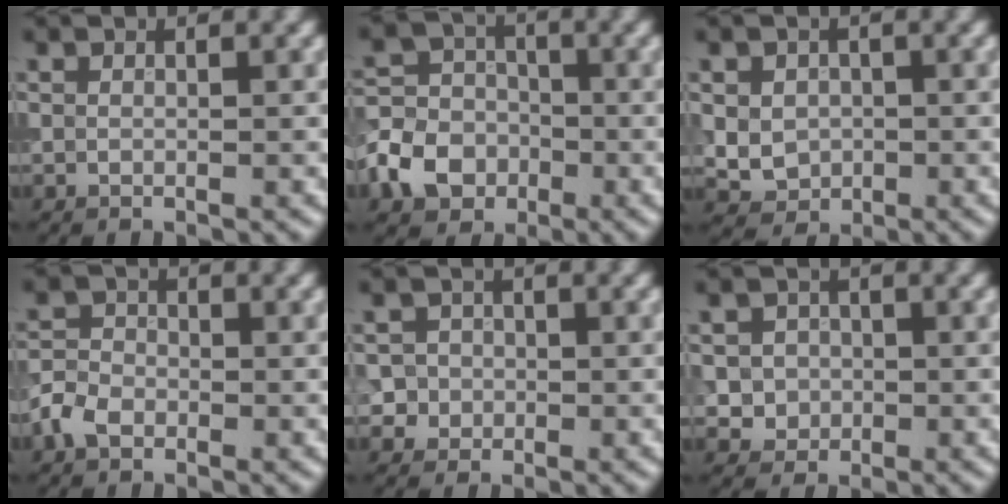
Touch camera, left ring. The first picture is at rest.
{"total": 6.3, "force": [-2.6, 5.0, 2.8], "torque": [-0.048, 0.001, -0.067]}
{"total": 3.2, "force": [-0.1, 2.8, 1.6], "torque": [-0.025, -0.003, 0.001]}
{"total": 2.8, "force": [-1.4, 2.0, 1.4], "torque": [-0.026, 0.003, -0.036]}
{"total": 2.8, "force": [-0.1, 2.8, 0.5], "torque": [0.016, 0.013, -0.010]}
{"total": 2.8, "force": [0.0, 2.7, 0.9], "torque": [0.002, 0.001, -0.002]}